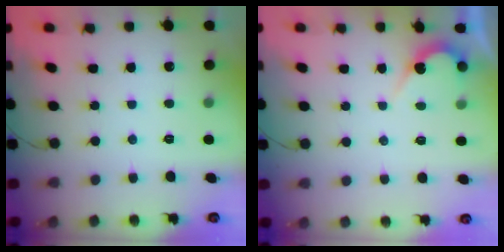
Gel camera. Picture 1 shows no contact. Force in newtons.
{"total": 4.5, "press": 4.4, "slide": 0.2}